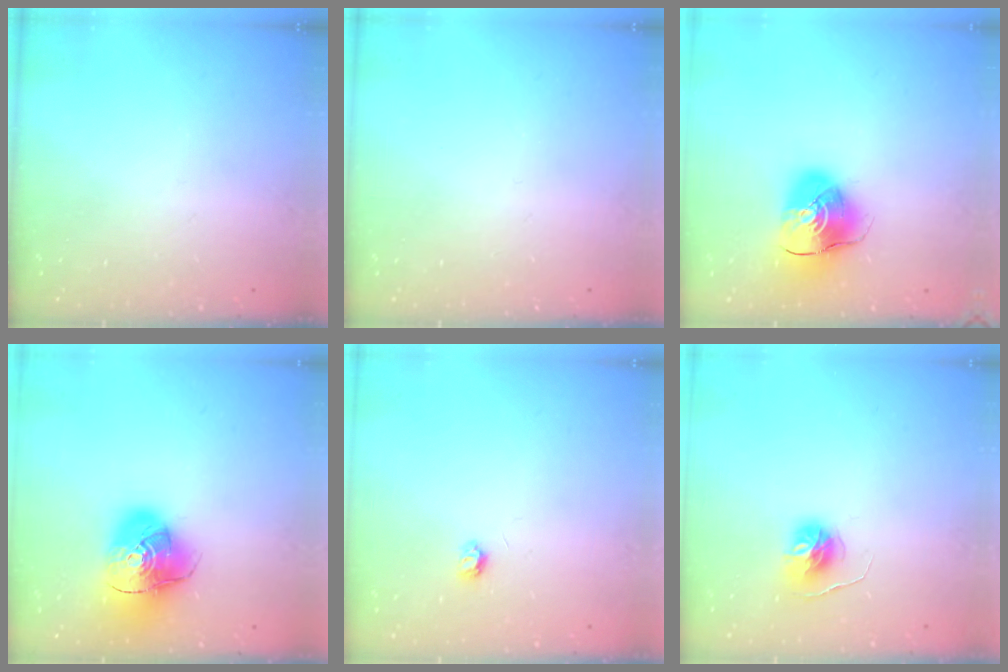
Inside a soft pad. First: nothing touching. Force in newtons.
{"total": 0.0}
{"total": 10.6, "press": 10.5, "slide": 1.5}
{"total": 15.6, "press": 15.4, "slide": 2.4}
{"total": 3.1, "press": 3.1, "slide": 0.5}
{"total": 6.4, "press": 6.4, "slide": 0.6}